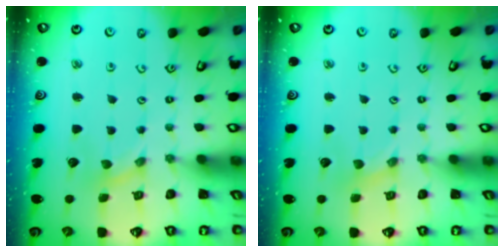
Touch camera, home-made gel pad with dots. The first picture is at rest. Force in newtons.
{"total": 0.0}